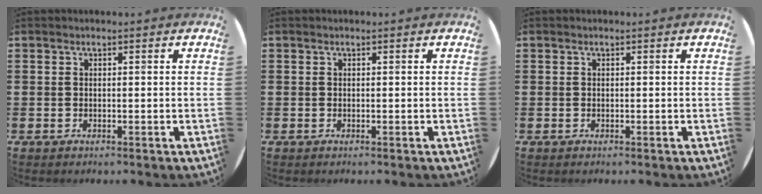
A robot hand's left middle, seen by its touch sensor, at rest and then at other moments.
{"total": 0.0}
{"total": 0.0}